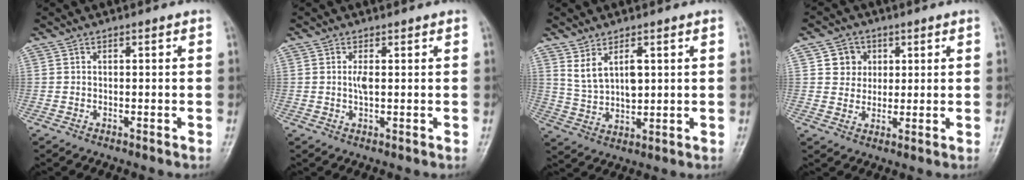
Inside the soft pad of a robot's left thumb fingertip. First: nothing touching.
{"total": 1.8, "force": [0.3, 0.6, 1.6], "torque": [-0.035, -0.002, 0.009]}
{"total": 6.6, "force": [2.7, 3.3, 5.0], "torque": [-0.083, -0.015, 0.063]}
{"total": 5.4, "force": [1.8, 5.0, 1.2], "torque": [0.011, -0.002, 0.027]}